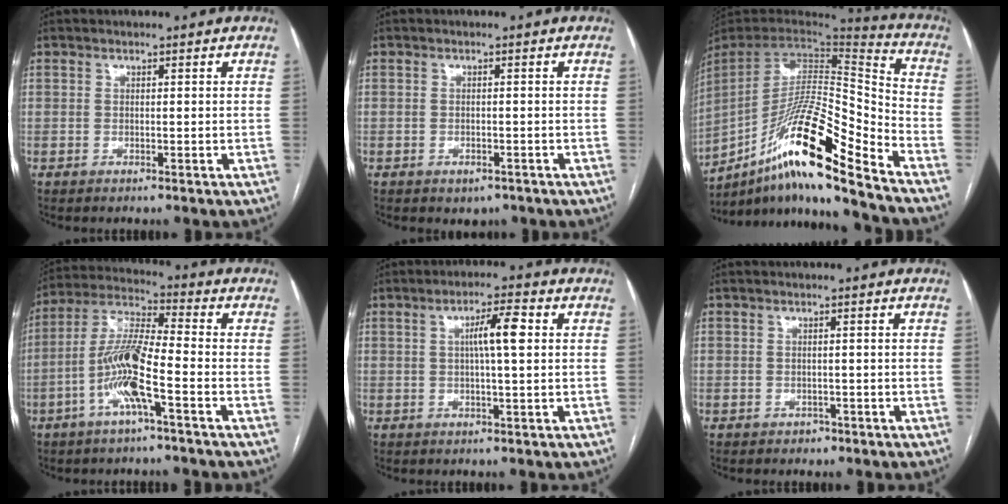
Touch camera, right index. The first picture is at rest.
{"total": 2.2, "force": [-1.3, 1.4, 1.0], "torque": [-0.010, 0.001, -0.007]}
{"total": 21.0, "force": [-14.4, 0.7, 15.3], "torque": [-0.277, 0.000, -0.262]}
{"total": 10.7, "force": [-3.9, 0.8, 10.0], "torque": [-0.211, 0.008, -0.081]}
{"total": 5.6, "force": [1.0, 0.4, 5.5], "torque": [-0.095, 0.011, 0.015]}
{"total": 1.3, "force": [-0.8, 1.0, 0.2], "torque": [-0.002, 0.003, -0.010]}